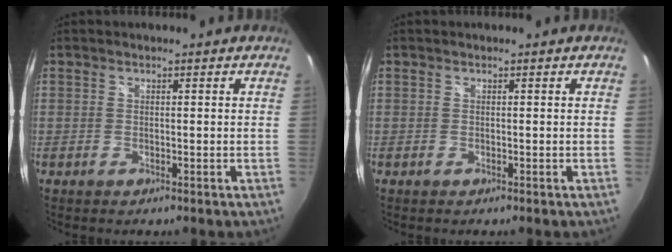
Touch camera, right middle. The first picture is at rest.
{"total": 0.0}